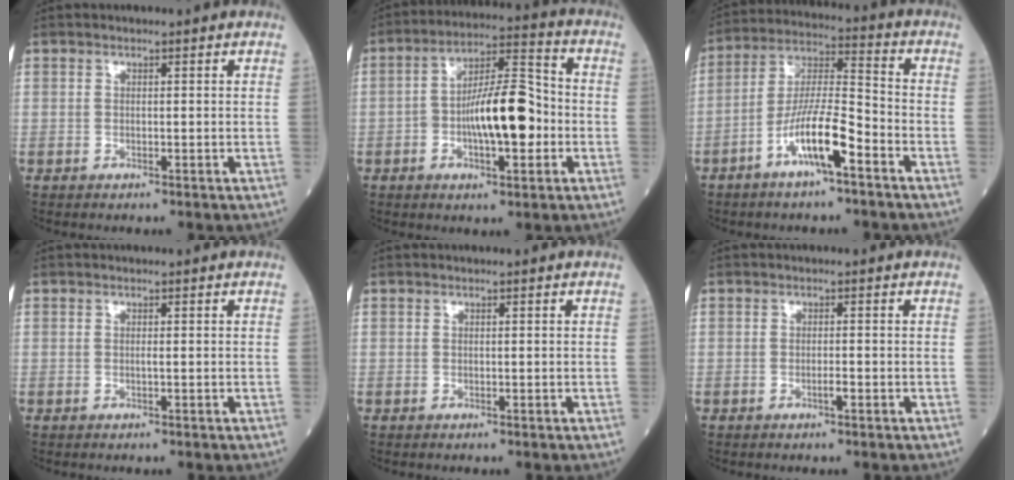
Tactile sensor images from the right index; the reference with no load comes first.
{"total": 11.9, "force": [-2.1, 3.6, 11.2], "torque": [-0.195, 0.025, -0.030]}
{"total": 10.5, "force": [-5.2, 1.5, 8.9], "torque": [-0.174, 0.005, -0.096]}
{"total": 0.0}
{"total": 0.0}
{"total": 0.9, "force": [-0.4, 0.1, 0.8], "torque": [-0.016, 0.002, -0.005]}